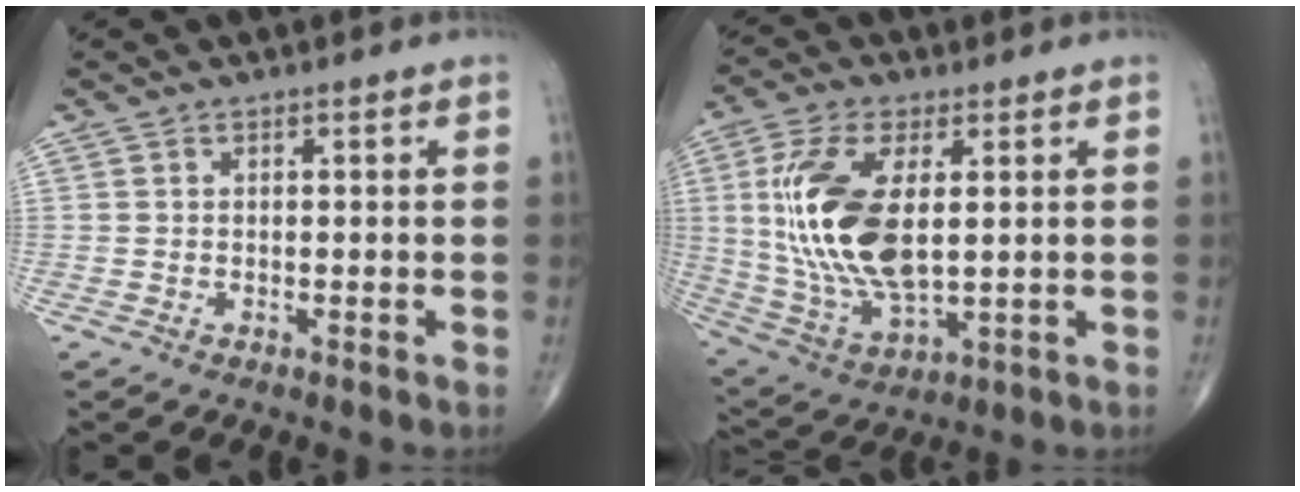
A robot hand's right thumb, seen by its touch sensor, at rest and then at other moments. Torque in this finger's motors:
{"motor_torque": [0.98, 3.13, 2.22, 0.55, 0.73]}